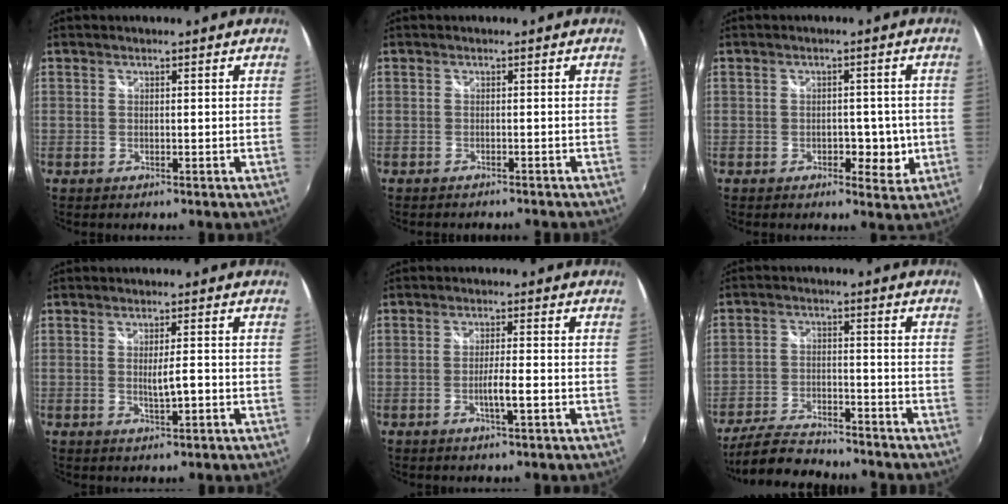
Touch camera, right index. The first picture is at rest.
{"total": 2.9, "force": [-2.7, 0.6, 0.9], "torque": [-0.028, -0.014, -0.044]}
{"total": 4.7, "force": [-1.3, 3.2, 3.1], "torque": [-0.044, -0.002, -0.014]}
{"total": 3.1, "force": [-0.7, 0.3, 3.0], "torque": [-0.051, -0.003, -0.012]}
{"total": 3.5, "force": [-1.5, -0.1, 3.1], "torque": [-0.057, -0.002, -0.026]}
{"total": 11.8, "force": [-10.5, 2.9, 4.5], "torque": [-0.119, -0.012, -0.177]}